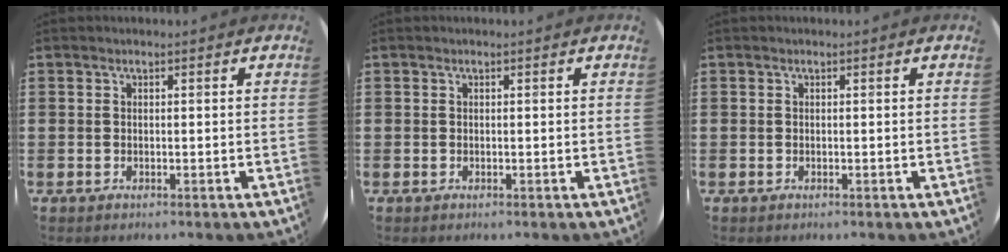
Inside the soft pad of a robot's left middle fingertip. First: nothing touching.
{"total": 0.0}
{"total": 0.0}